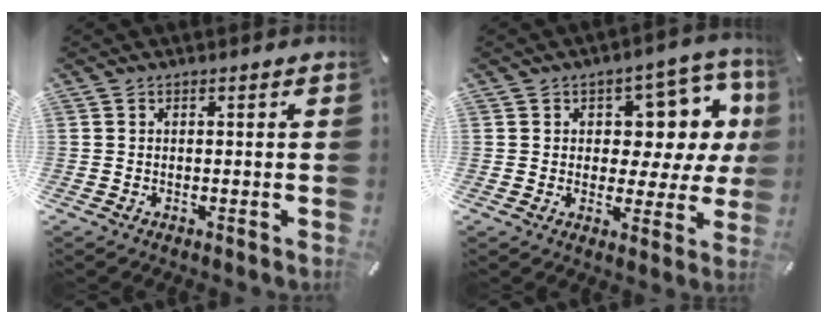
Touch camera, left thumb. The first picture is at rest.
{"total": 10.2, "force": [3.7, 7.3, 6.1], "torque": [-0.072, -0.035, 0.066]}